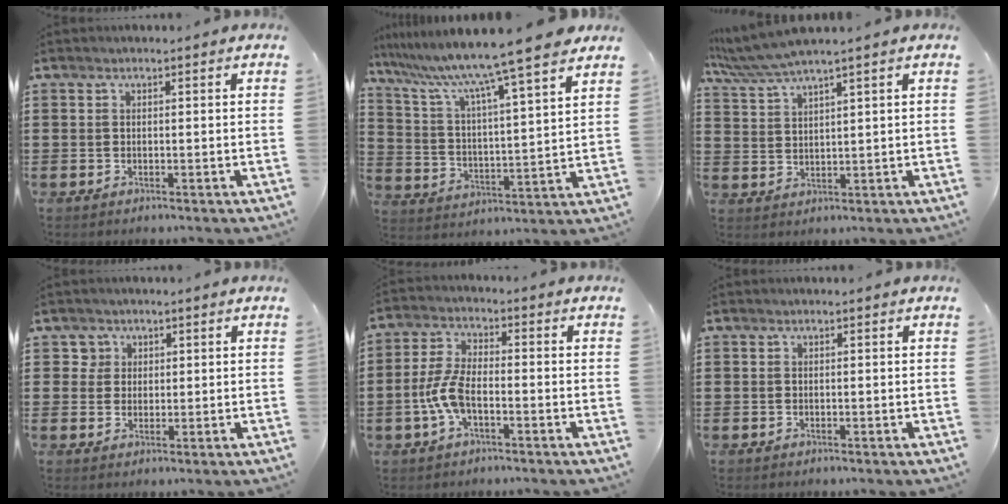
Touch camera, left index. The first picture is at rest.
{"total": 10.2, "force": [8.7, -1.3, 5.2], "torque": [-0.136, -0.063, 0.137]}
{"total": 4.9, "force": [4.0, -0.1, 2.9], "torque": [-0.068, -0.011, 0.071]}
{"total": 2.9, "force": [1.2, 2.6, 0.3], "torque": [-0.011, 0.005, 0.019]}
{"total": 6.3, "force": [-2.0, 2.6, 5.4], "torque": [-0.133, -0.006, -0.045]}
{"total": 0.0}